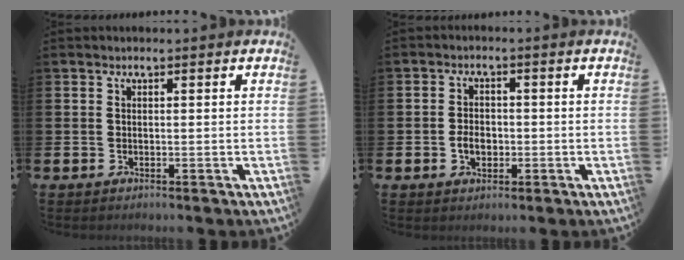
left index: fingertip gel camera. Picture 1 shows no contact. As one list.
[{"total": 2.9, "force": [-0.7, 2.0, 1.9], "torque": [-0.026, -0.001, -0.018]}]